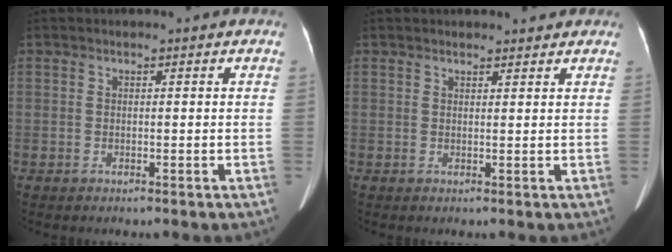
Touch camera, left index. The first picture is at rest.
{"total": 3.0, "force": [2.8, 0.8, 0.8], "torque": [-0.009, 0.010, 0.033]}